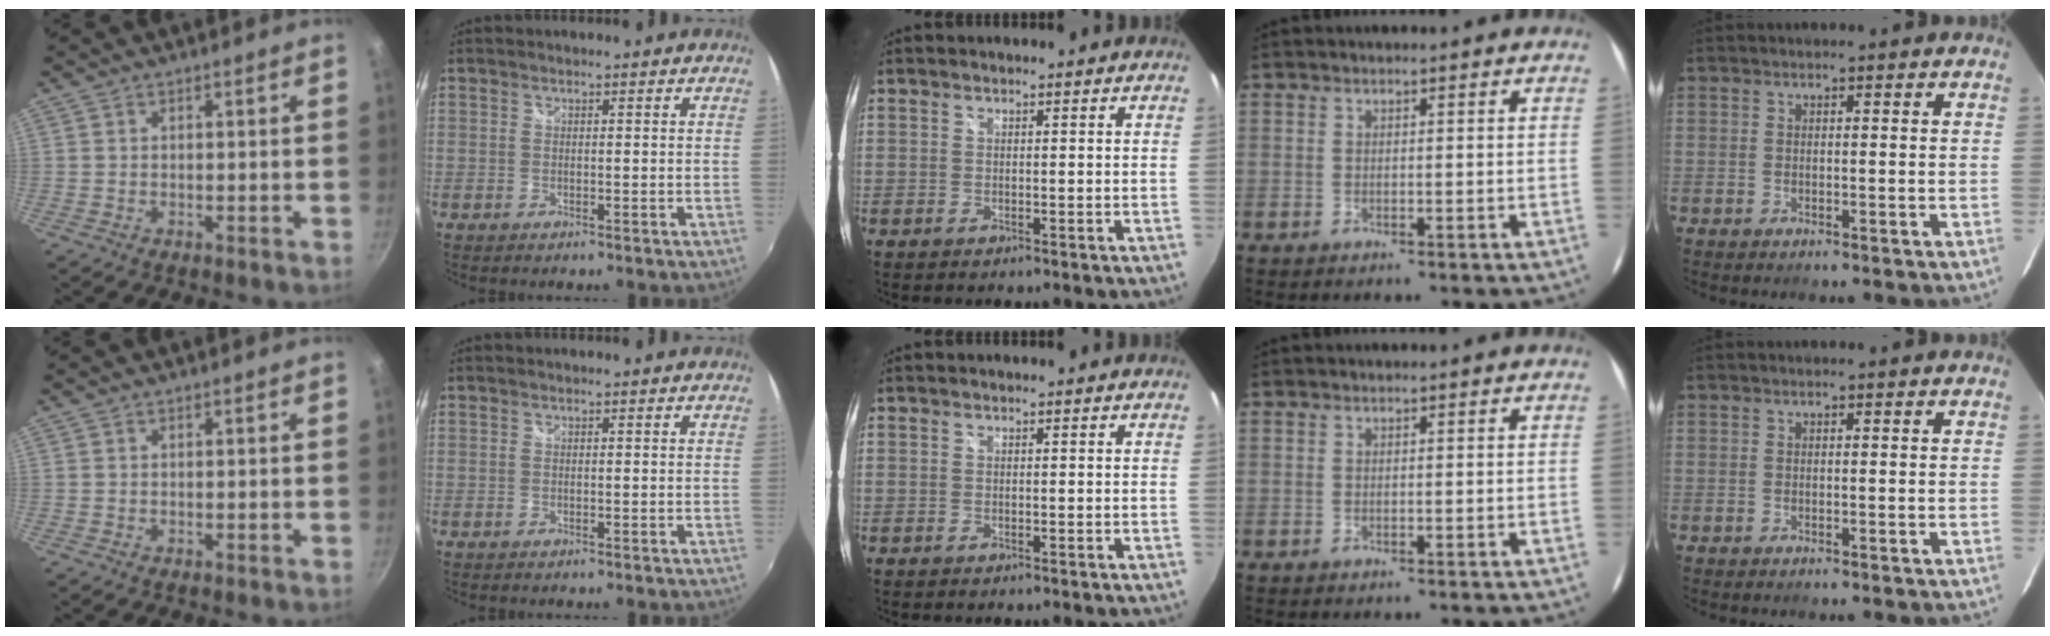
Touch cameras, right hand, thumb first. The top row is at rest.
{}